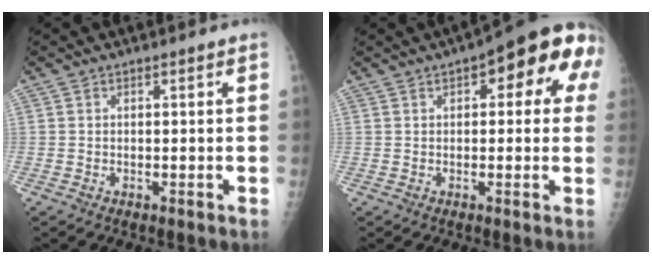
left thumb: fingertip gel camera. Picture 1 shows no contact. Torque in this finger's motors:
{"motor_torque": [0.42, 0.28, -0.13, -0.17, 0.09]}